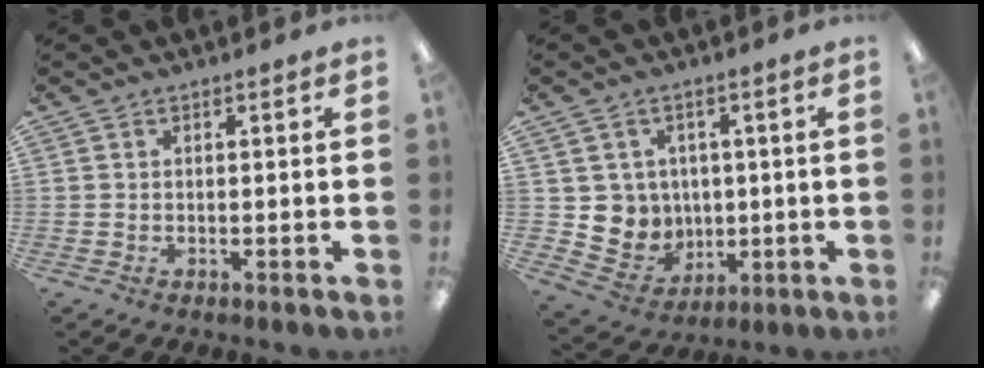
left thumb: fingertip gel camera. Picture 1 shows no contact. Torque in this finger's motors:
{"motor_torque": [-0.24, 0.41, 0.22, -0.22, 0.01]}